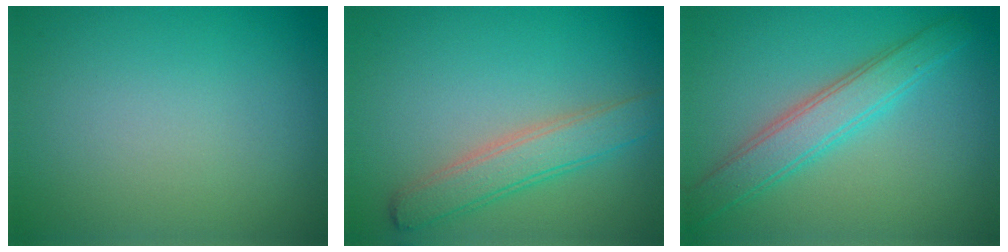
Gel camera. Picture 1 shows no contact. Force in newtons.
{"total": 4.4, "press": 4.4, "slide": 0.1}
{"total": 3.9, "press": 3.9, "slide": 0.1}